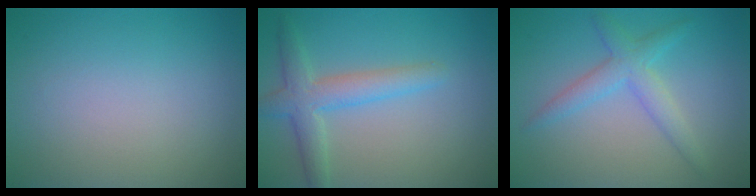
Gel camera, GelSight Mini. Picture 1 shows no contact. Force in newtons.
{"total": 3.7, "press": 3.7, "slide": 0.1}
{"total": 3.0, "press": 3.0, "slide": 0.1}